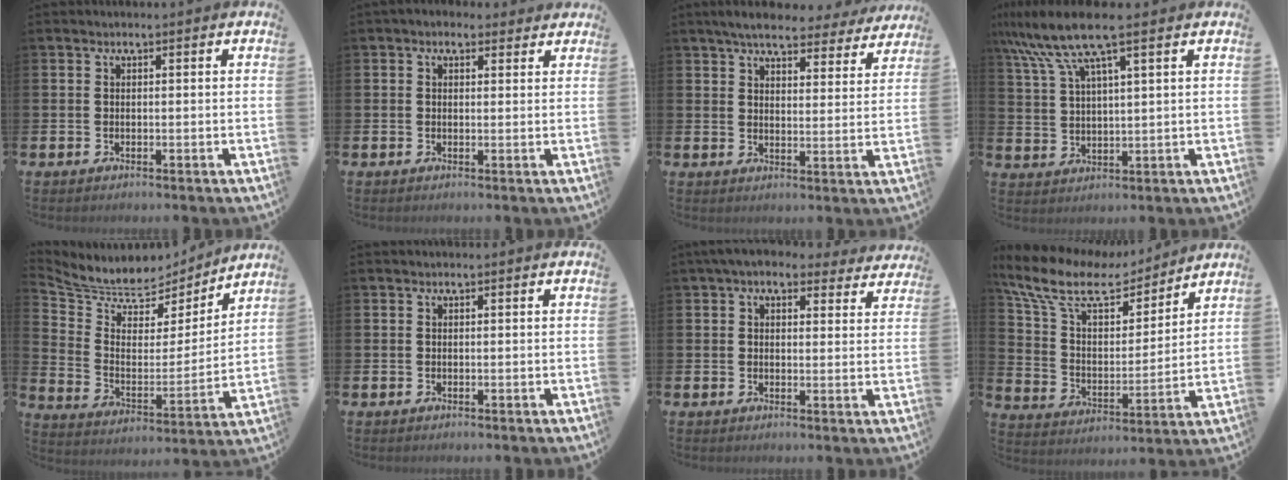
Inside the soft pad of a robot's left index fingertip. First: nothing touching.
{"total": 0.8, "force": [0.0, 0.6, 0.5], "torque": [-0.008, 0.007, -0.001]}
{"total": 6.0, "force": [5.6, 1.1, 1.8], "torque": [-0.047, -0.027, 0.097]}
{"total": 9.0, "force": [6.5, 1.4, 6.1], "torque": [-0.141, -0.011, 0.116]}
{"total": 7.4, "force": [6.8, 2.7, 0.7], "torque": [-0.064, -0.057, 0.119]}
{"total": 0.0}
{"total": 5.7, "force": [5.0, 2.0, 1.9], "torque": [-0.045, -0.017, 0.089]}
{"total": 10.9, "force": [8.9, 4.3, 4.8], "torque": [-0.132, -0.052, 0.152]}